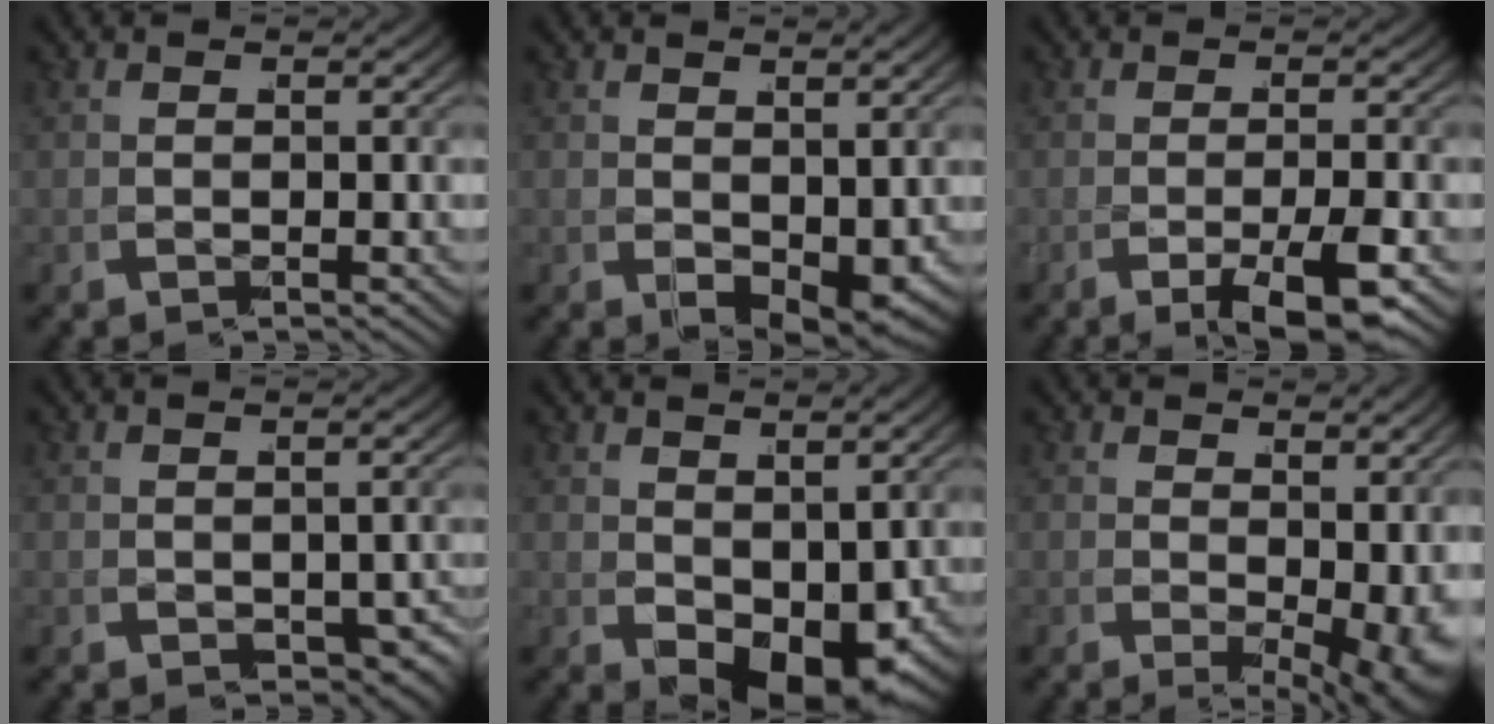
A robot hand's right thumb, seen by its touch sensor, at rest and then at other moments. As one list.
[{"total": 2.3, "force": [0.2, 1.0, 2.0], "torque": [-0.033, -0.014, 0.012]}, {"total": 3.4, "force": [-1.8, -0.5, 2.9], "torque": [-0.053, 0.000, -0.029]}, {"total": 3.6, "force": [-1.3, 2.5, 2.2], "torque": [-0.034, -0.021, -0.004]}, {"total": 5.7, "force": [-0.8, 3.4, 4.6], "torque": [-0.086, -0.024, 0.001]}, {"total": 3.4, "force": [0.1, 1.1, 3.2], "torque": [-0.055, -0.013, 0.016]}]